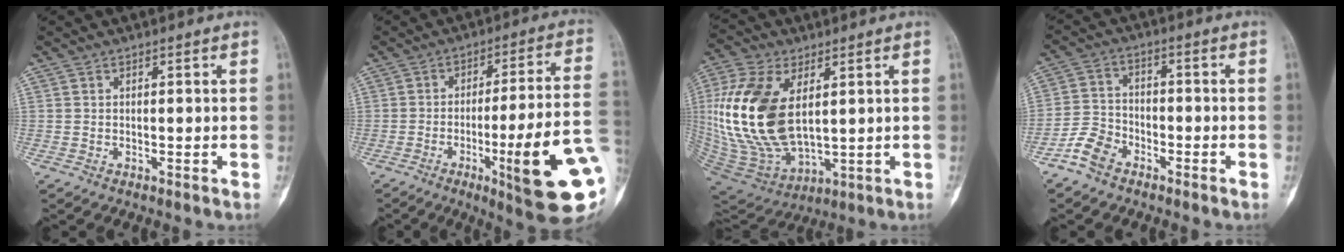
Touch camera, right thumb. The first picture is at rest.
{"total": 19.8, "force": [-5.7, 2.4, 18.8], "torque": [-0.235, 0.008, -0.076]}
{"total": 21.5, "force": [3.9, 12.1, 17.4], "torque": [-0.361, -0.023, 0.082]}
{"total": 6.1, "force": [-4.2, 3.8, 2.4], "torque": [-0.042, 0.022, -0.090]}